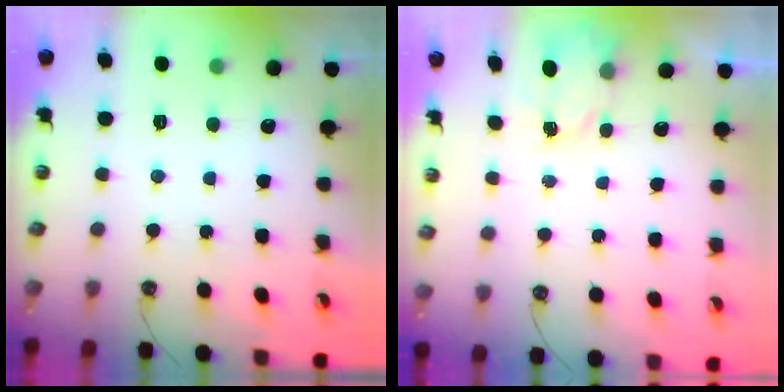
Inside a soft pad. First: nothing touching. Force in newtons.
{"total": 2.3, "press": 2.3, "slide": 0.4}